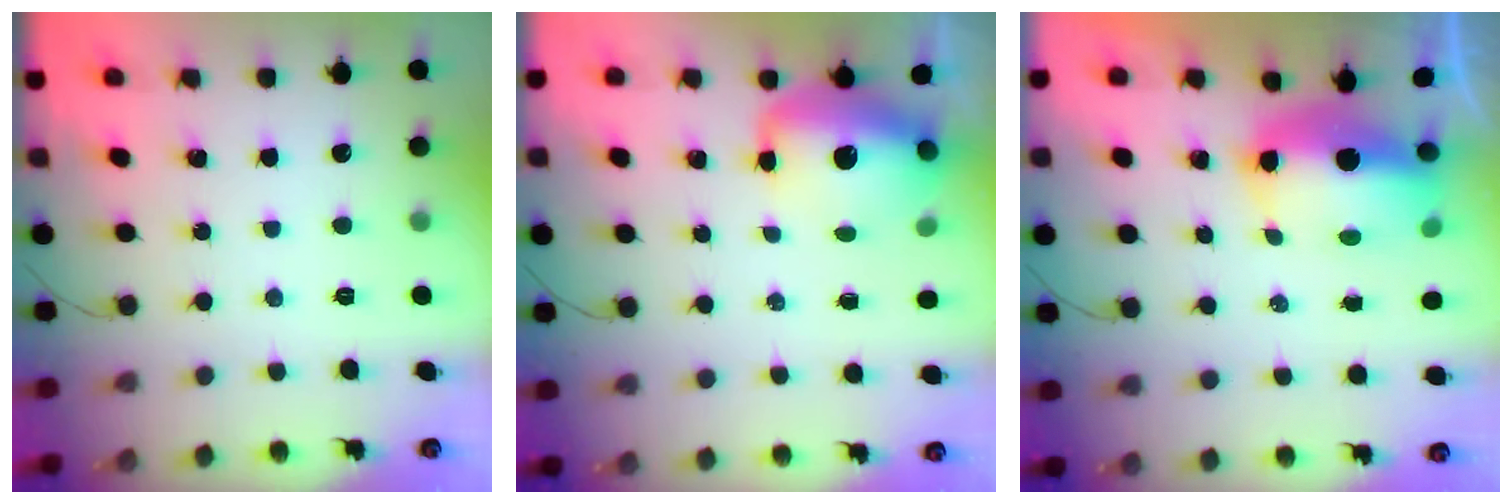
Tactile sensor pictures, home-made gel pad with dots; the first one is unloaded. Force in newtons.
{"total": 13.4, "press": 13.1, "slide": 3.2}
{"total": 10.5, "press": 10.3, "slide": 2.2}